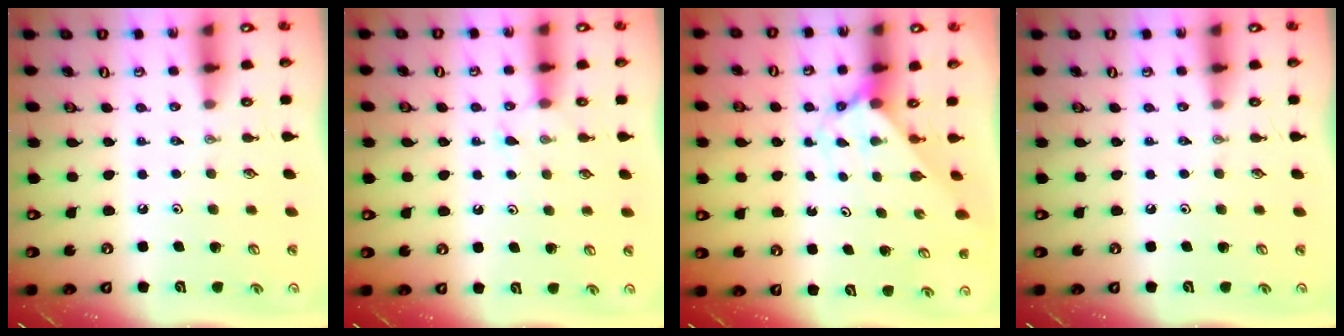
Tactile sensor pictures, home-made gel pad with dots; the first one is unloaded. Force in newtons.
{"total": 4.9, "press": 4.9, "slide": 0.6}
{"total": 2.3, "press": 2.2, "slide": 0.2}
{"total": 0.0}